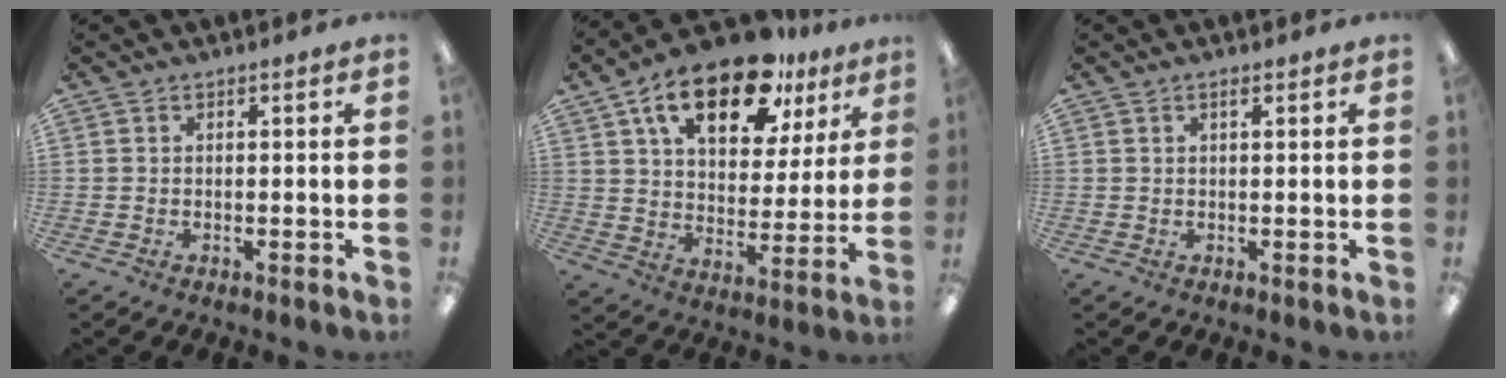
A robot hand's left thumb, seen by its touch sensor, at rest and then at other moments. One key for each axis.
{"total": 19.5, "fx": 12.1, "fy": 9.4, "fz": 12.0, "tx": -0.197, "ty": -0.050, "tz": 0.208}
{"total": 1.0, "fx": 0.6, "fy": 0.3, "fz": 0.7, "tx": -0.016, "ty": 0.002, "tz": 0.011}